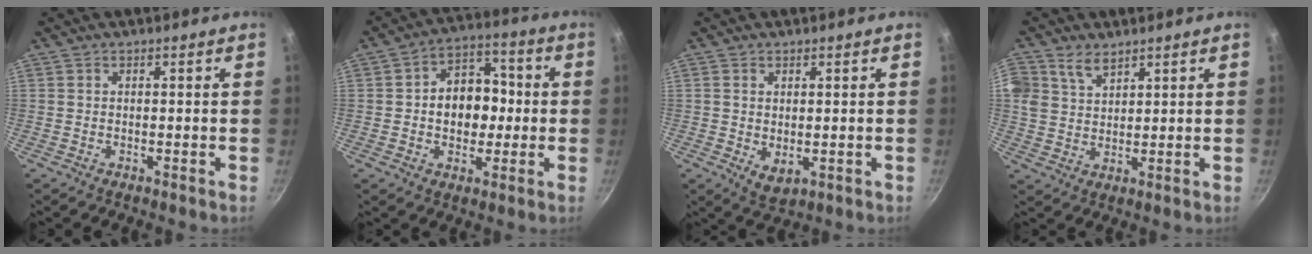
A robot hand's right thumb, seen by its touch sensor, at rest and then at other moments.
{"total": 11.7, "force": [-0.1, 8.9, 7.6], "torque": [-0.066, 0.021, -0.012]}
{"total": 4.1, "force": [0.2, 2.6, 3.2], "torque": [-0.049, -0.012, 0.009]}
{"total": 6.1, "force": [3.8, 3.9, 2.8], "torque": [-0.048, -0.004, 0.076]}